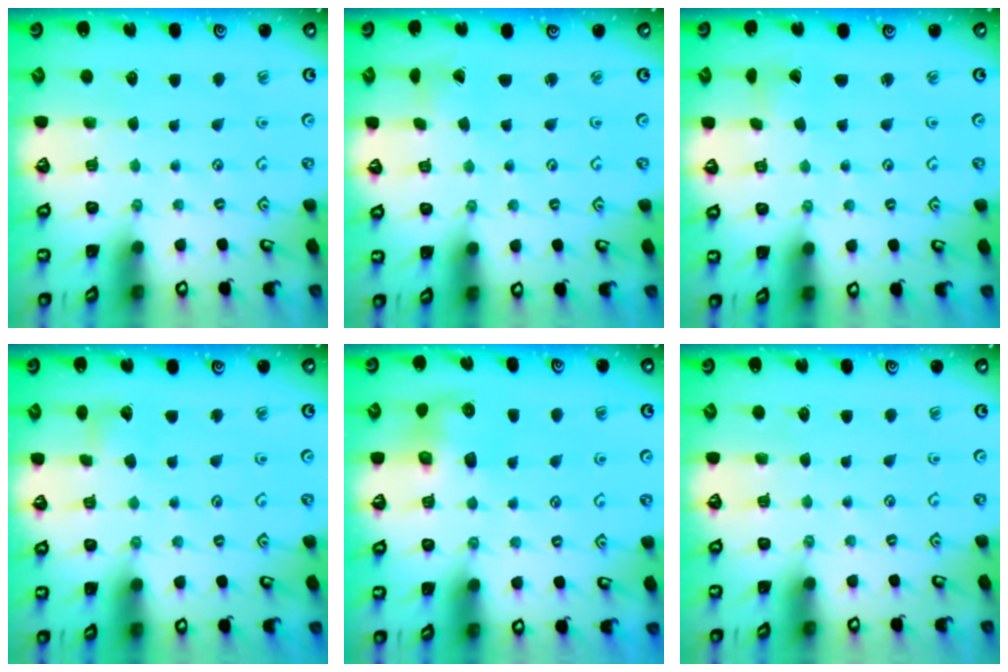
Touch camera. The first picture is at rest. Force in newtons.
{"total": 0.6, "press": 0.6, "slide": 0.0}
{"total": 1.7, "press": 1.7, "slide": 0.0}
{"total": 3.7, "press": 3.7, "slide": 0.3}
{"total": 7.6, "press": 7.5, "slide": 1.0}
{"total": 0.0}